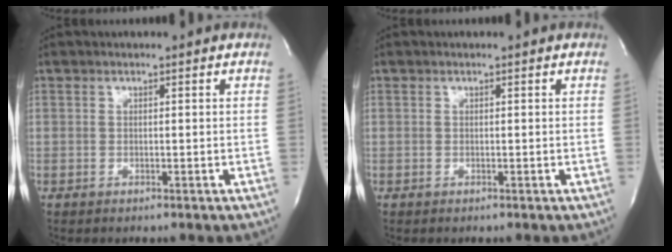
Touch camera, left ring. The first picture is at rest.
{"total": 0.0}